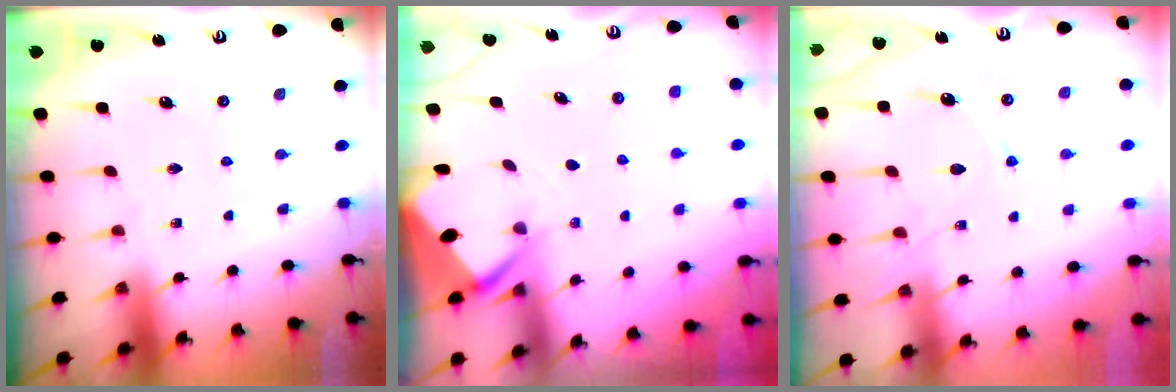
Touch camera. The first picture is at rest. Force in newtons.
{"total": 2.7, "press": 2.7, "slide": 0.3}
{"total": 11.0, "press": 11.0, "slide": 1.2}